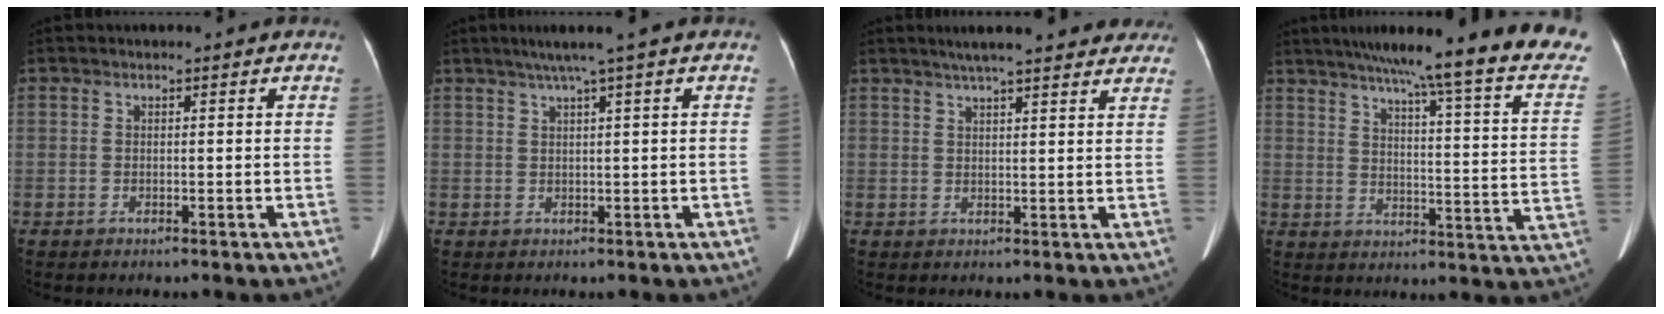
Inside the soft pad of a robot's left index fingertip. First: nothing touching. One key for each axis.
{"total": 4.1, "fx": 2.6, "fy": -1.0, "fz": 3.1, "tx": -0.057, "ty": 0.012, "tz": 0.046}
{"total": 15.0, "fx": 13.0, "fy": 2.4, "fz": 7.2, "tx": -0.094, "ty": 0.031, "tz": 0.161}
{"total": 26.6, "fx": 22.2, "fy": 0.1, "fz": 14.6, "tx": -0.201, "ty": -0.056, "tz": 0.272}